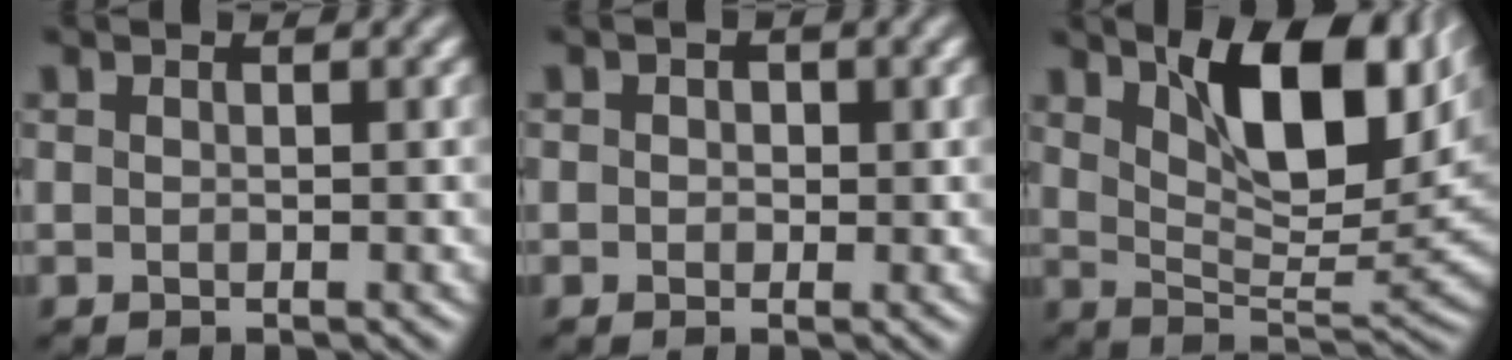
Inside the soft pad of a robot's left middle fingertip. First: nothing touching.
{"total": 1.1, "force": [0.3, 1.1, 0.2], "torque": [0.012, 0.004, -0.006]}
{"total": 10.9, "force": [5.4, 3.7, 8.6], "torque": [-0.132, 0.009, 0.091]}